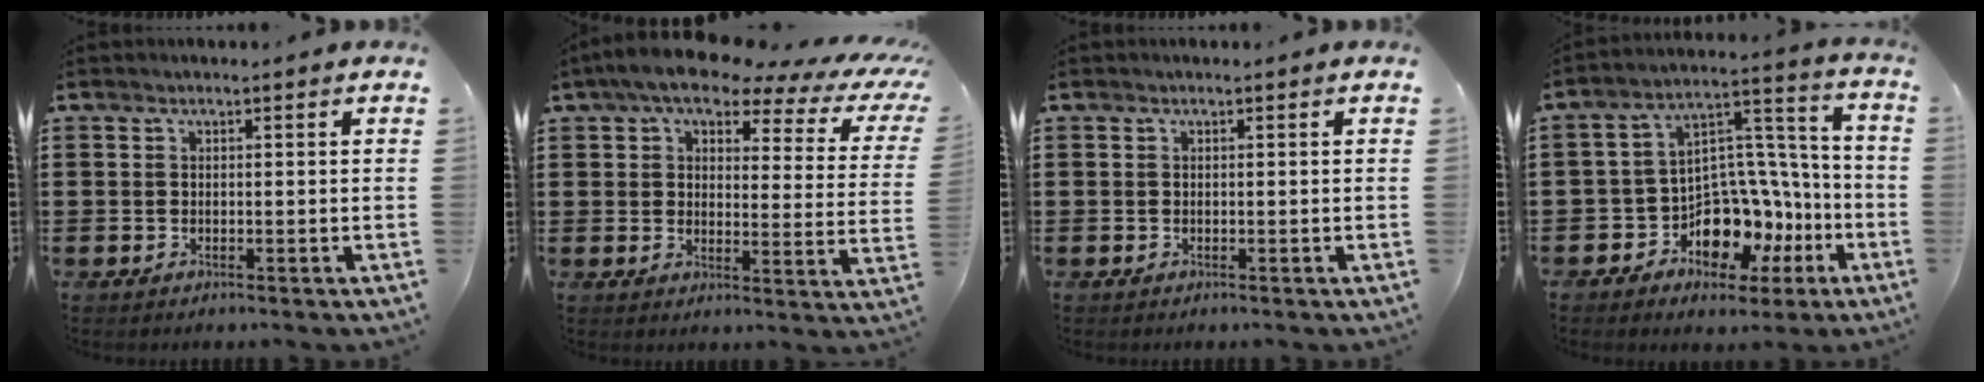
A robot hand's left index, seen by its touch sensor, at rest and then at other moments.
{"total": 7.4, "force": [5.7, 1.9, 4.4], "torque": [-0.096, -0.026, 0.092]}
{"total": 0.0}
{"total": 8.9, "force": [-4.9, 6.5, 3.5], "torque": [-0.067, 0.009, -0.077]}